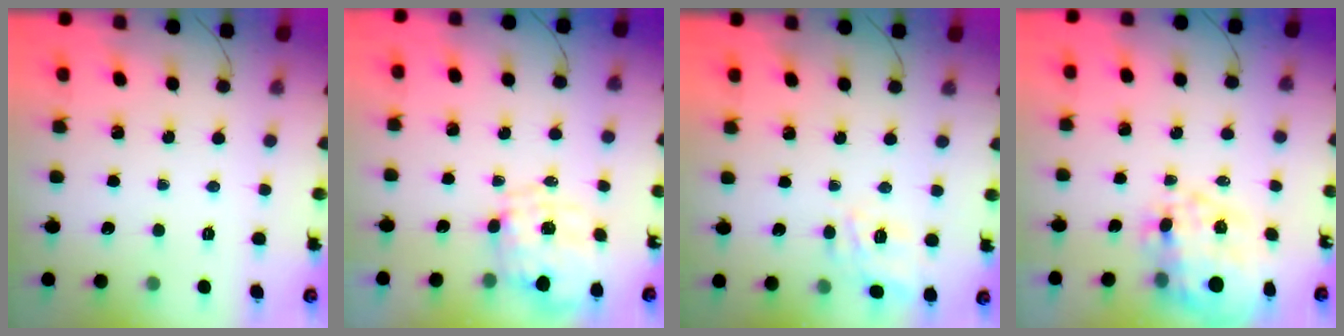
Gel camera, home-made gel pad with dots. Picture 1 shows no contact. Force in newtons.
{"total": 2.1, "press": 1.8, "slide": 1.1}
{"total": 5.5, "press": 5.4, "slide": 1.0}
{"total": 16.6, "press": 16.0, "slide": 4.1}